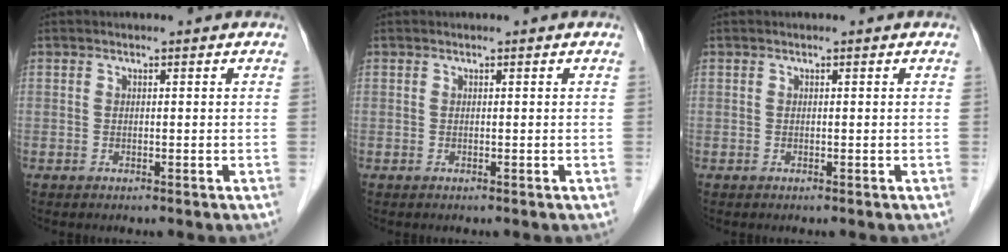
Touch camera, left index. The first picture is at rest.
{"total": 0.0}
{"total": 0.0}